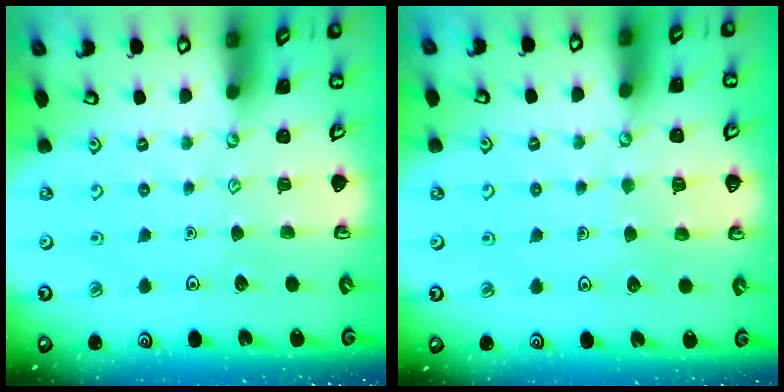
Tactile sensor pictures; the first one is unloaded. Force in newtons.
{"total": 3.9, "press": 3.9, "slide": 0.3}